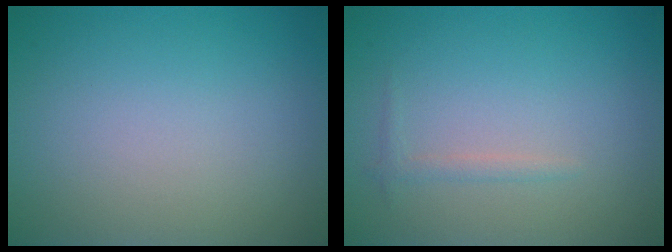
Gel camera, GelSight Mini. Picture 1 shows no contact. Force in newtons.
{"total": 0.9, "press": 0.9, "slide": 0.1}